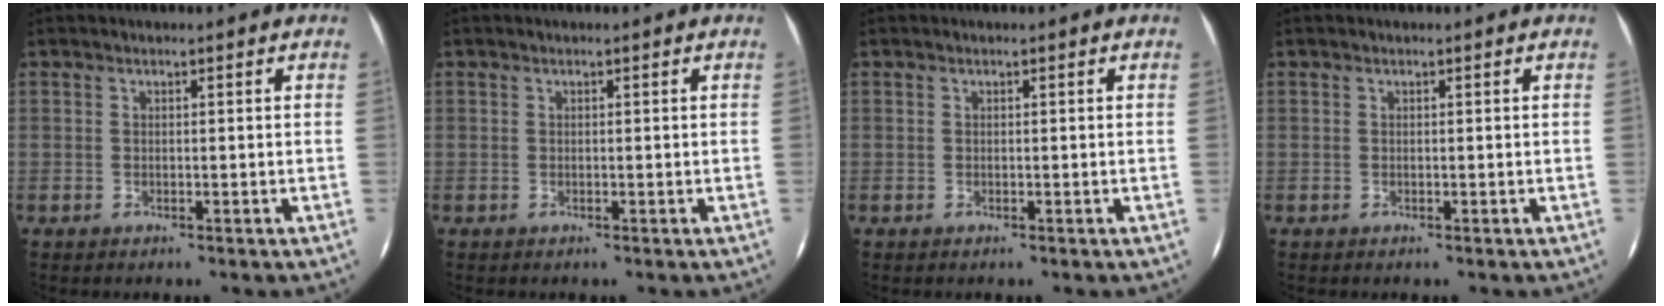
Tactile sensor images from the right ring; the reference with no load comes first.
{"total": 0.0}
{"total": 0.0}
{"total": 0.0}